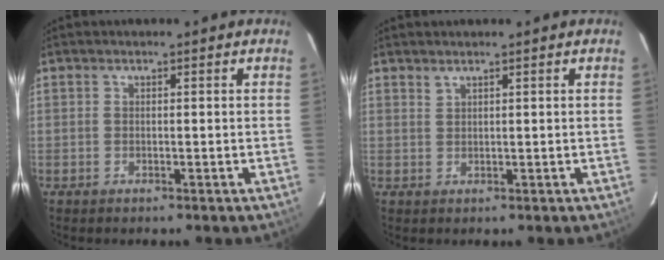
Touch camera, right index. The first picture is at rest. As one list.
[{"total": 0.9, "force": [0.8, -0.1, 0.2], "torque": [-0.002, 0.000, 0.017]}]